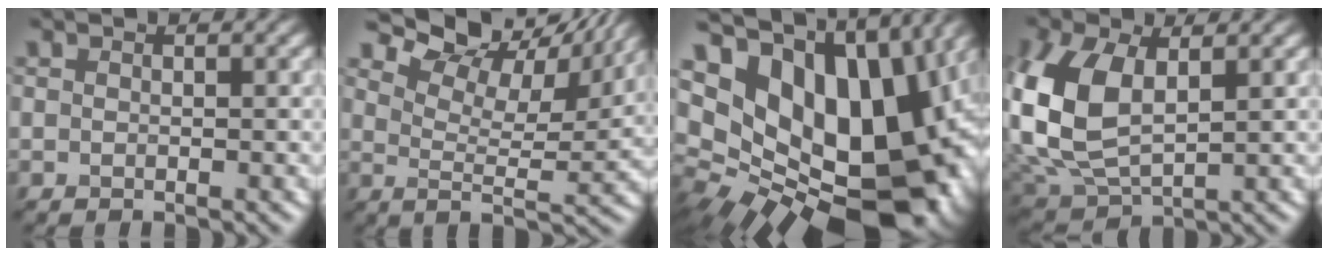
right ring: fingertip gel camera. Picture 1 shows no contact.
{"total": 11.5, "force": [9.2, 3.1, 6.2], "torque": [-0.116, 0.011, 0.138]}
{"total": 20.2, "force": [3.7, 13.1, 15.0], "torque": [-0.221, -0.007, 0.108]}
{"total": 10.4, "force": [1.6, 6.4, 8.0], "torque": [-0.218, -0.004, 0.037]}